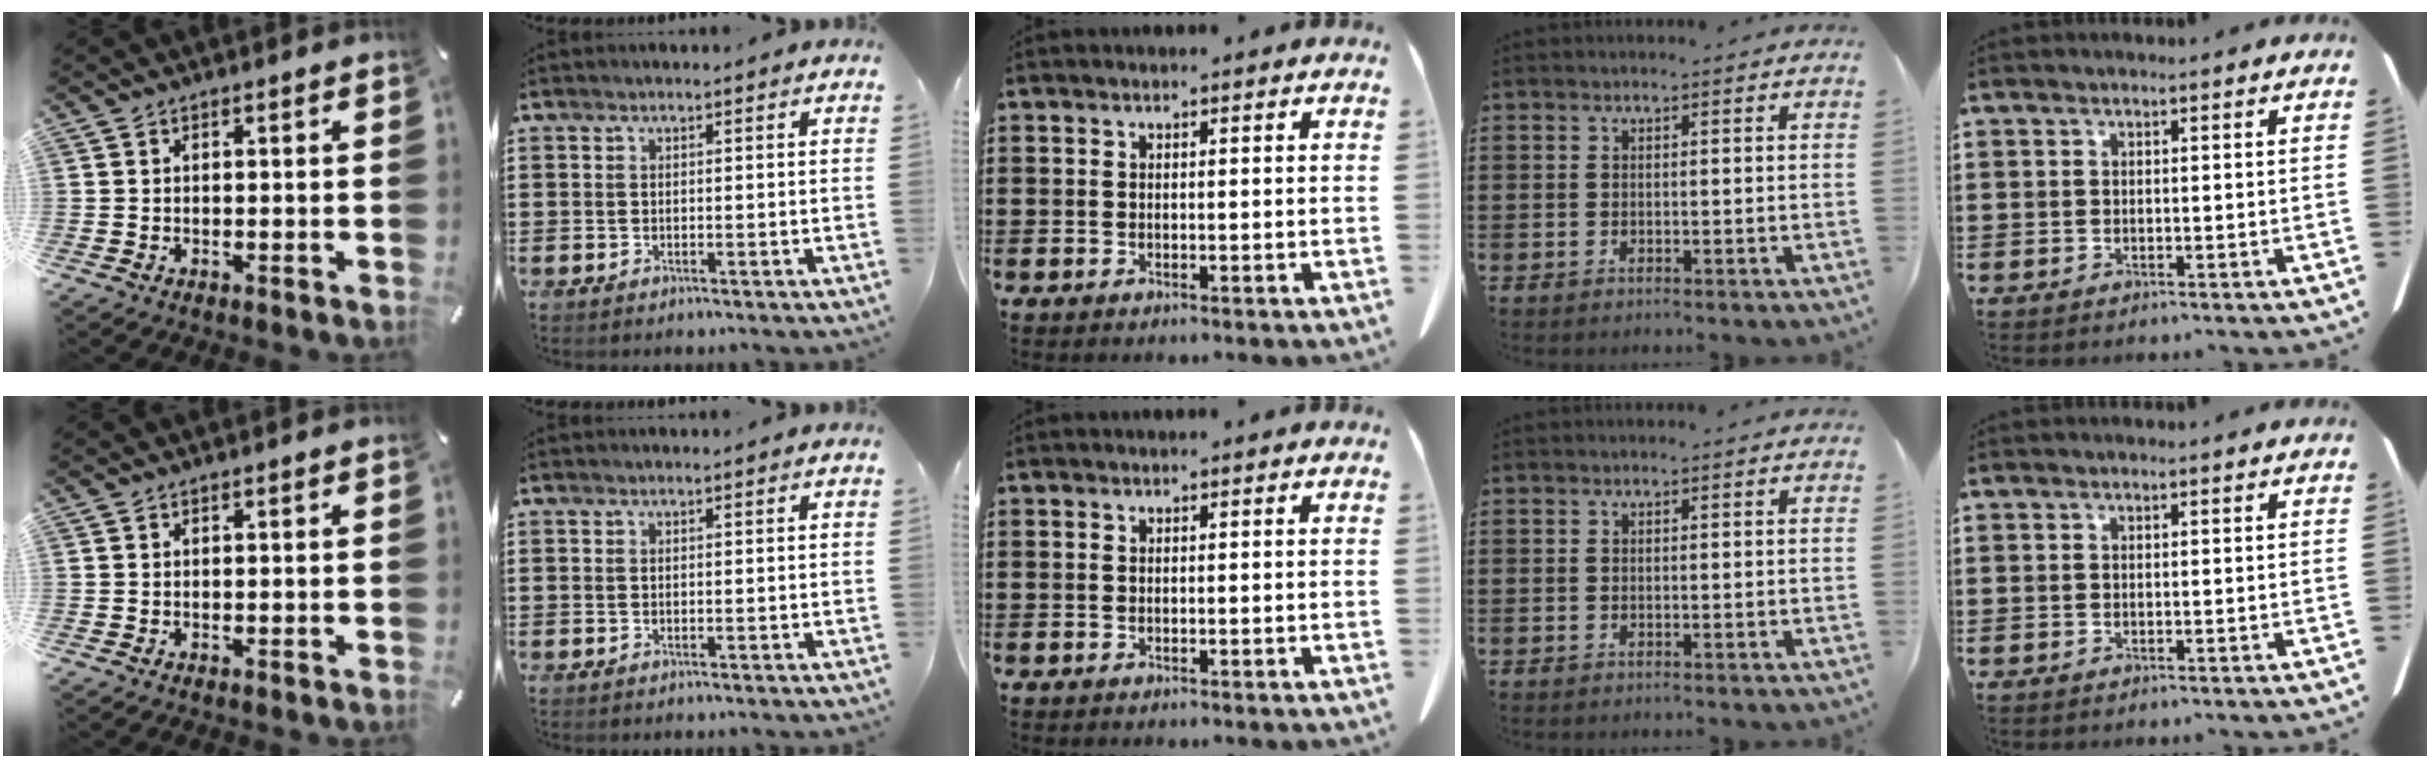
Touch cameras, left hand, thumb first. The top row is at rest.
{}